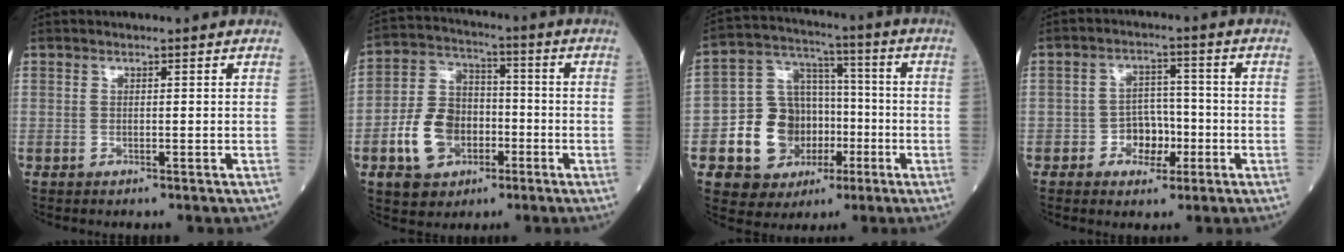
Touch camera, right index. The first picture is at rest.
{"total": 11.1, "force": [-3.7, 8.2, 6.5], "torque": [-0.148, 0.020, -0.061]}
{"total": 13.4, "force": [-3.5, 10.8, 7.1], "torque": [-0.131, 0.035, -0.048]}
{"total": 5.2, "force": [-1.8, 3.9, 2.9], "torque": [-0.041, 0.015, -0.029]}